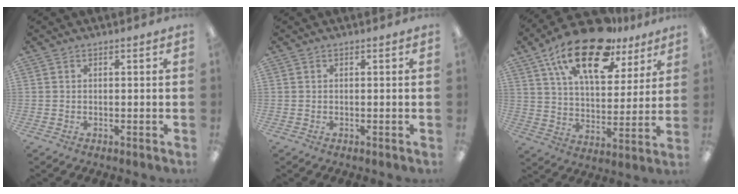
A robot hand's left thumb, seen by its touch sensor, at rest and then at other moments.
{"total": 0.0}
{"total": 21.7, "force": [13.8, 9.9, 13.4], "torque": [-0.225, -0.067, 0.239]}